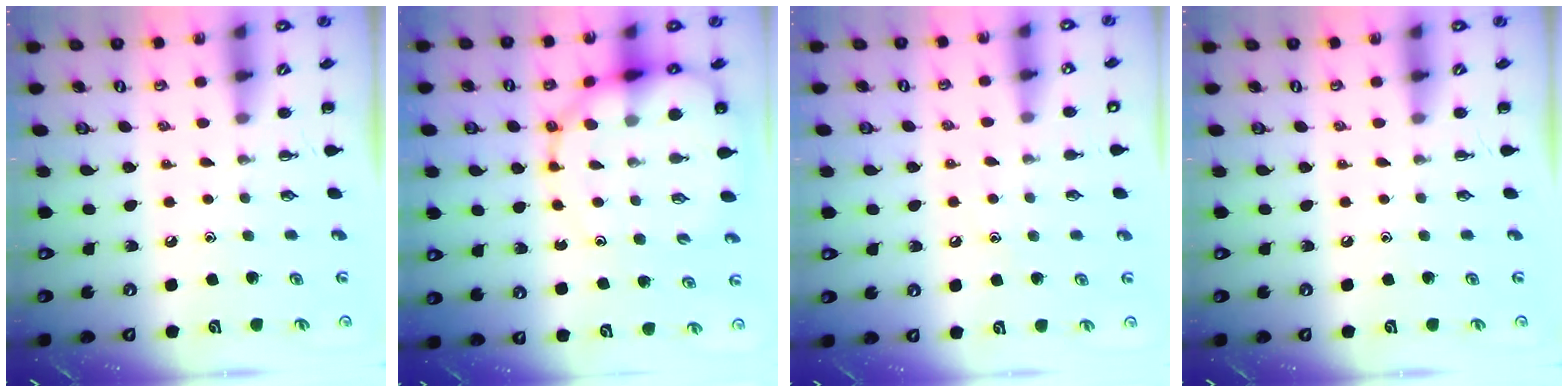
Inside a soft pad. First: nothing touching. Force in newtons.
{"total": 13.6, "press": 13.2, "slide": 3.5}
{"total": 6.6, "press": 6.5, "slide": 1.2}
{"total": 0.0}